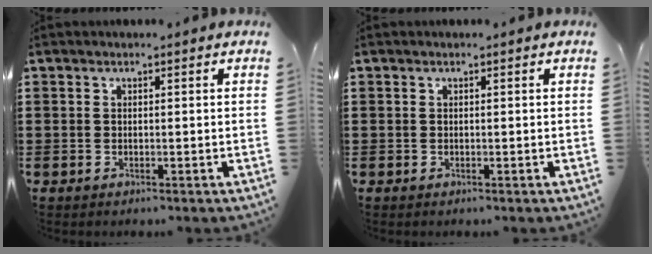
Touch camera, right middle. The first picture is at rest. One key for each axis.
{"total": 0.0}